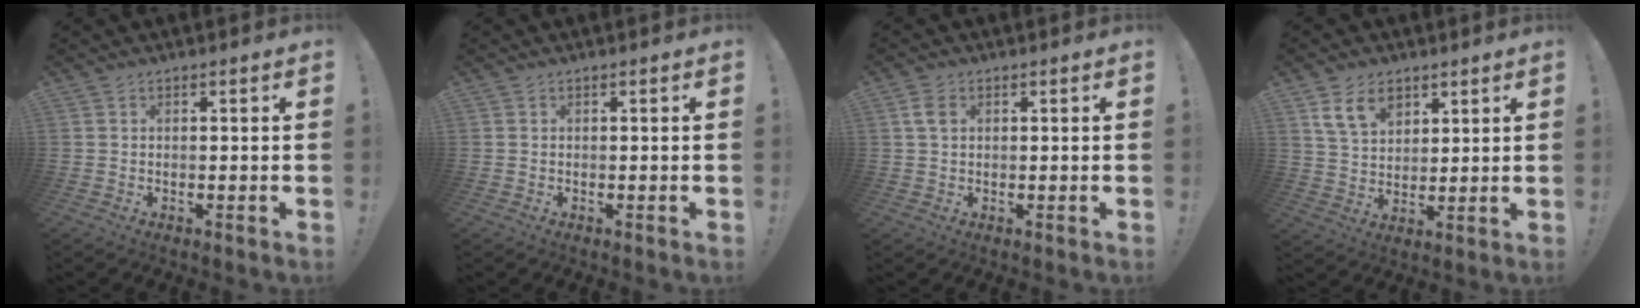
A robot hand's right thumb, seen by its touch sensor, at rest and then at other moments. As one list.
[{"total": 0.0}, {"total": 4.1, "force": [1.2, 2.8, 2.7], "torque": [-0.037, 0.002, 0.023]}, {"total": 10.4, "force": [6.0, 7.0, 4.9], "torque": [-0.081, -0.020, 0.118]}]